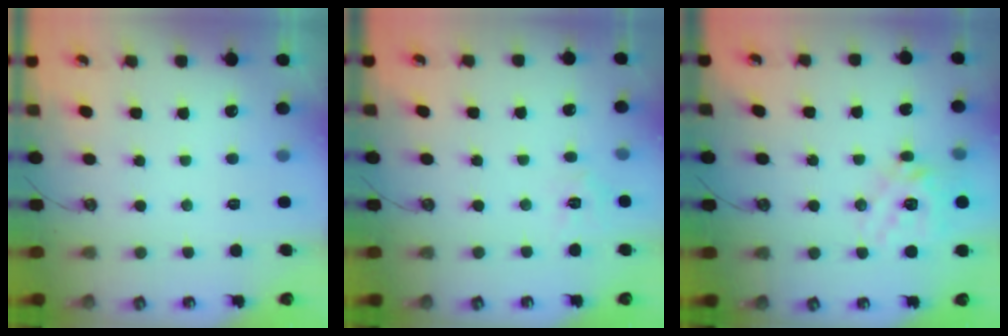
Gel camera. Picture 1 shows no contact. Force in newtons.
{"total": 3.9, "press": 3.9, "slide": 0.4}
{"total": 16.0, "press": 15.8, "slide": 2.6}